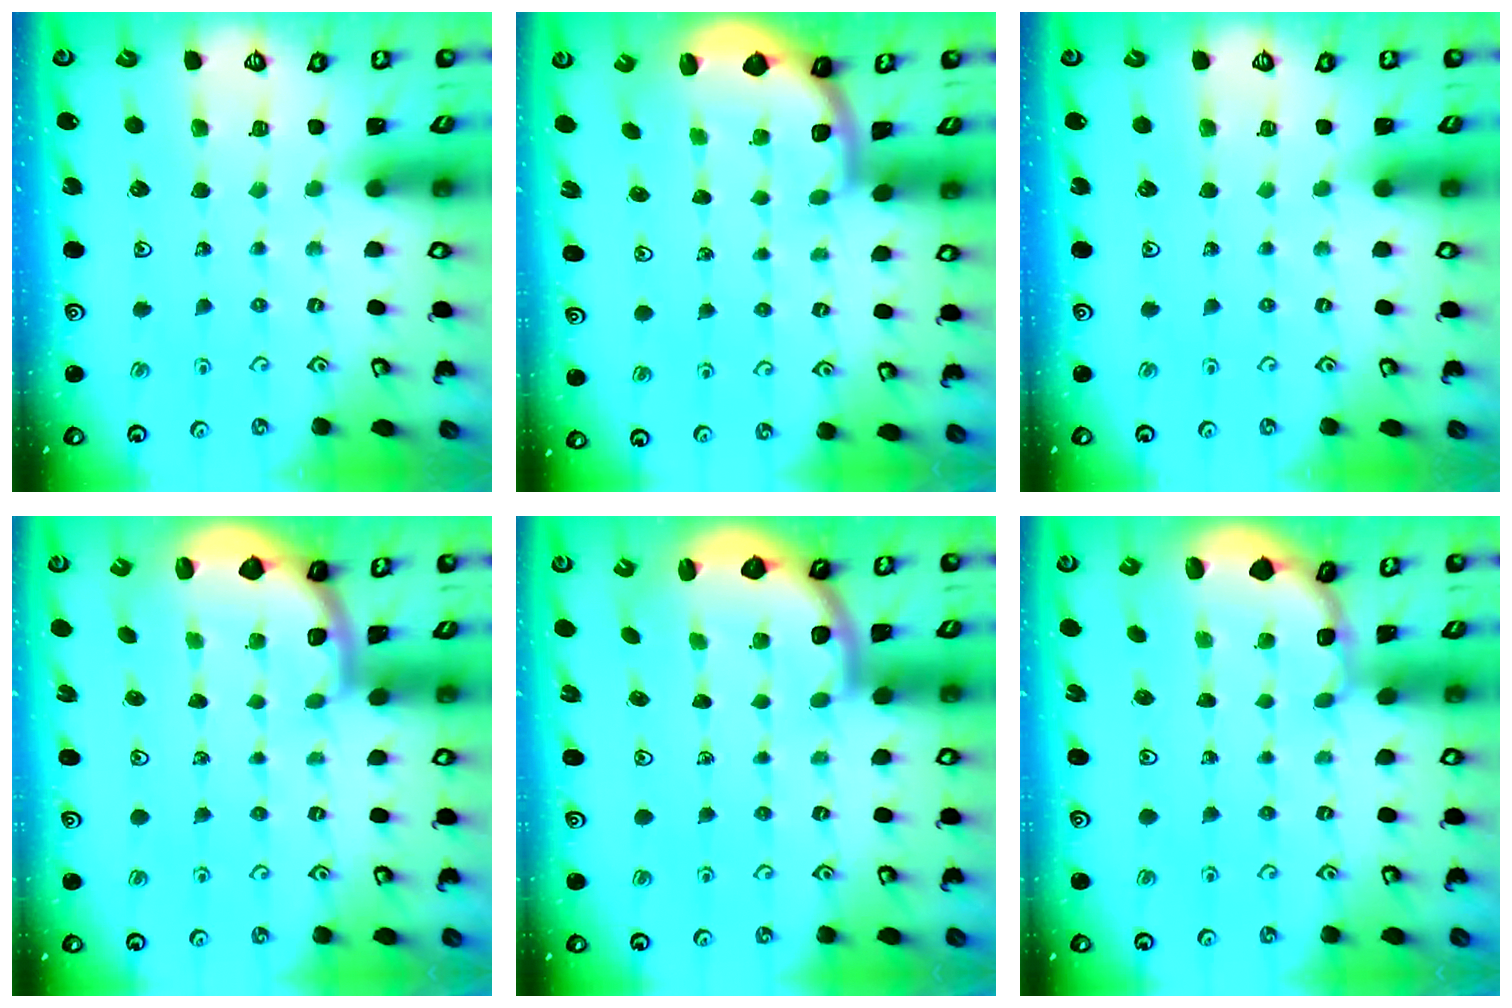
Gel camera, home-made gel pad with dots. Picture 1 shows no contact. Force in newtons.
{"total": 2.0, "press": 2.0, "slide": 0.5}
{"total": 0.0}
{"total": 1.9, "press": 1.8, "slide": 0.5}
{"total": 2.8, "press": 2.5, "slide": 1.3}
{"total": 1.8, "press": 1.6, "slide": 0.7}